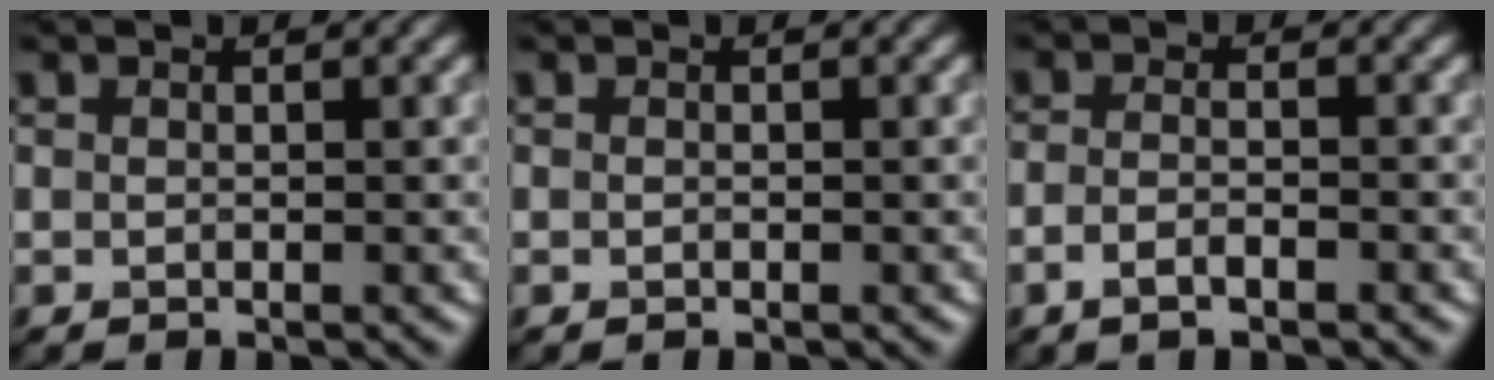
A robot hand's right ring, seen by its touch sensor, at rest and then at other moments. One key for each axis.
{"total": 0.0}
{"total": 2.0, "fx": -1.1, "fy": 0.6, "fz": 1.6, "tx": -0.030, "ty": -0.001, "tz": -0.024}